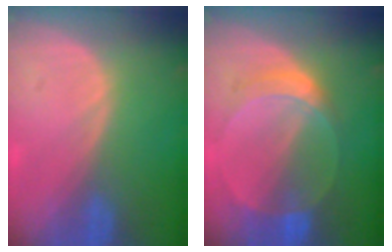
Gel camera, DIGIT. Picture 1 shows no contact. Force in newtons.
{"total": 6.1, "press": 5.6, "slide": 2.4}